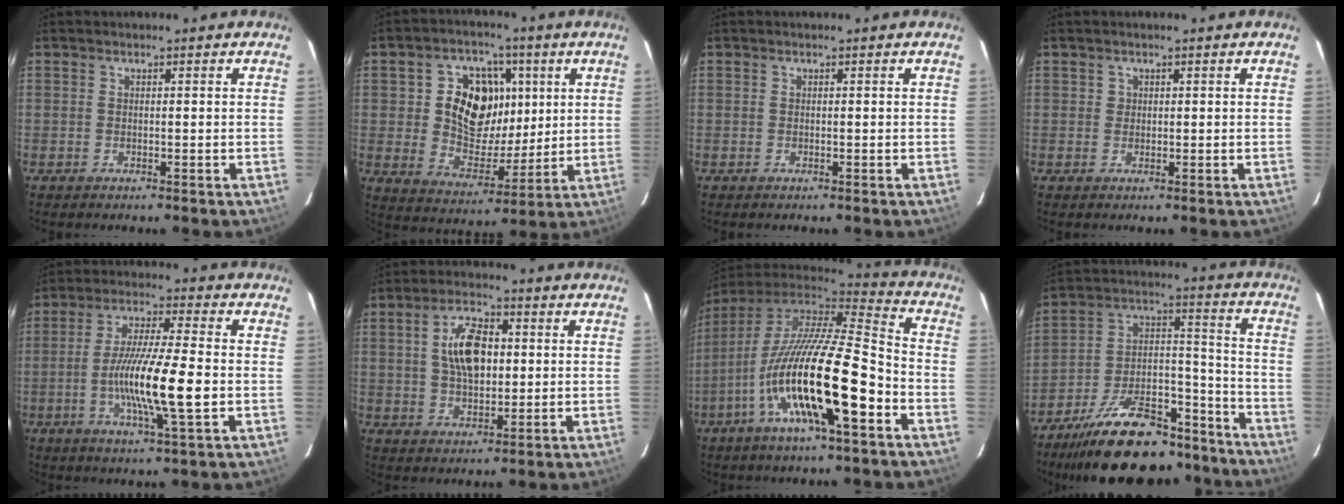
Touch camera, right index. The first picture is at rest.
{"total": 13.7, "force": [3.1, 10.6, 8.2], "torque": [-0.165, 0.014, 0.063]}
{"total": 0.0}
{"total": 0.8, "force": [0.2, 0.8, 0.0], "torque": [0.005, 0.005, 0.003]}
{"total": 13.1, "force": [-2.8, 0.7, 12.8], "torque": [-0.237, -0.008, -0.052]}
{"total": 9.6, "force": [1.4, 5.1, 8.0], "torque": [-0.148, 0.014, 0.029]}
{"total": 23.2, "force": [-9.0, 4.1, 21.0], "torque": [-0.365, -0.046, -0.169]}
{"total": 25.4, "force": [-19.5, 10.1, 12.6], "torque": [-0.228, 0.031, -0.281]}